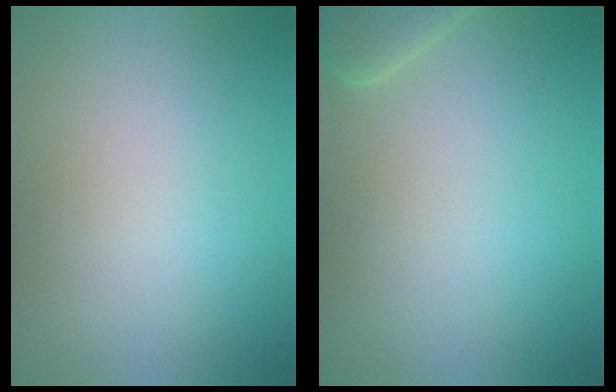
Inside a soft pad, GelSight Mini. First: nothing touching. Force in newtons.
{"total": 2.3, "press": 2.3, "slide": 0.3}